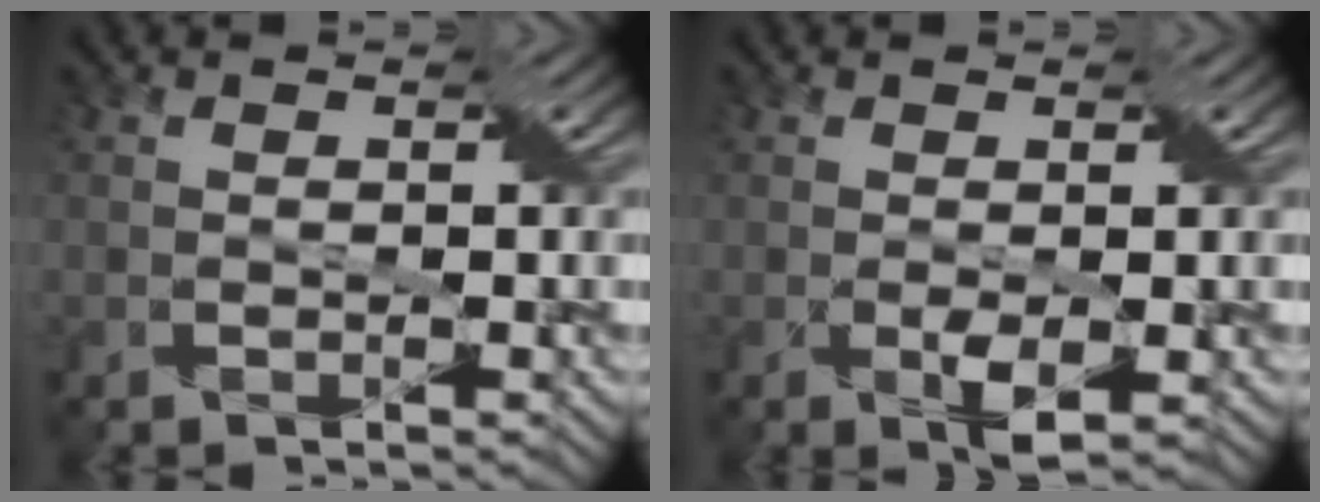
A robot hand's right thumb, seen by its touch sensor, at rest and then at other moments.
{"total": 2.2, "force": [-0.4, 0.8, 2.0], "torque": [-0.042, -0.007, -0.003]}